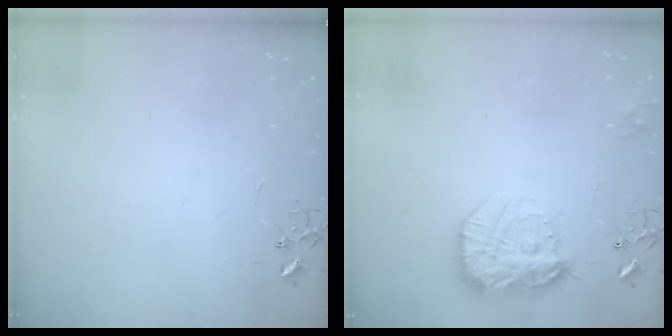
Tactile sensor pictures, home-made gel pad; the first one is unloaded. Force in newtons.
{"total": 19.0, "press": 19.0, "slide": 1.7}